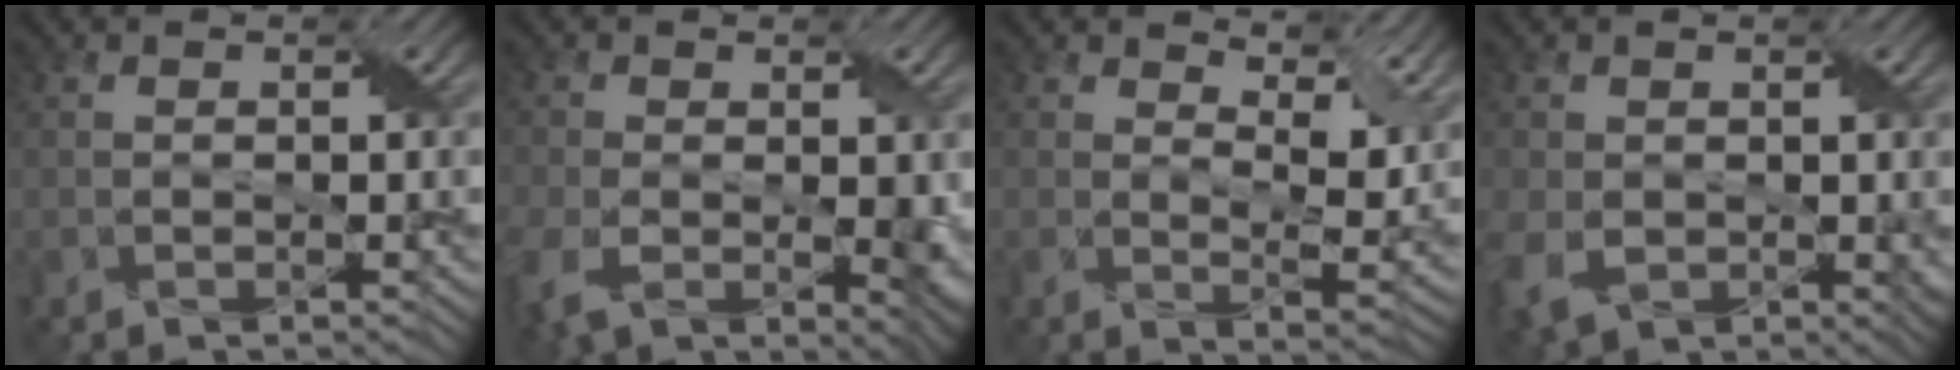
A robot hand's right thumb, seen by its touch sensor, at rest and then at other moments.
{"total": 8.7, "force": [-2.1, 5.4, 6.5], "torque": [-0.150, -0.035, -0.027]}
{"total": 8.4, "force": [5.7, 3.4, 5.3], "torque": [-0.101, -0.003, 0.088]}
{"total": 6.6, "force": [-0.7, 5.2, 3.9], "torque": [-0.102, -0.028, -0.007]}